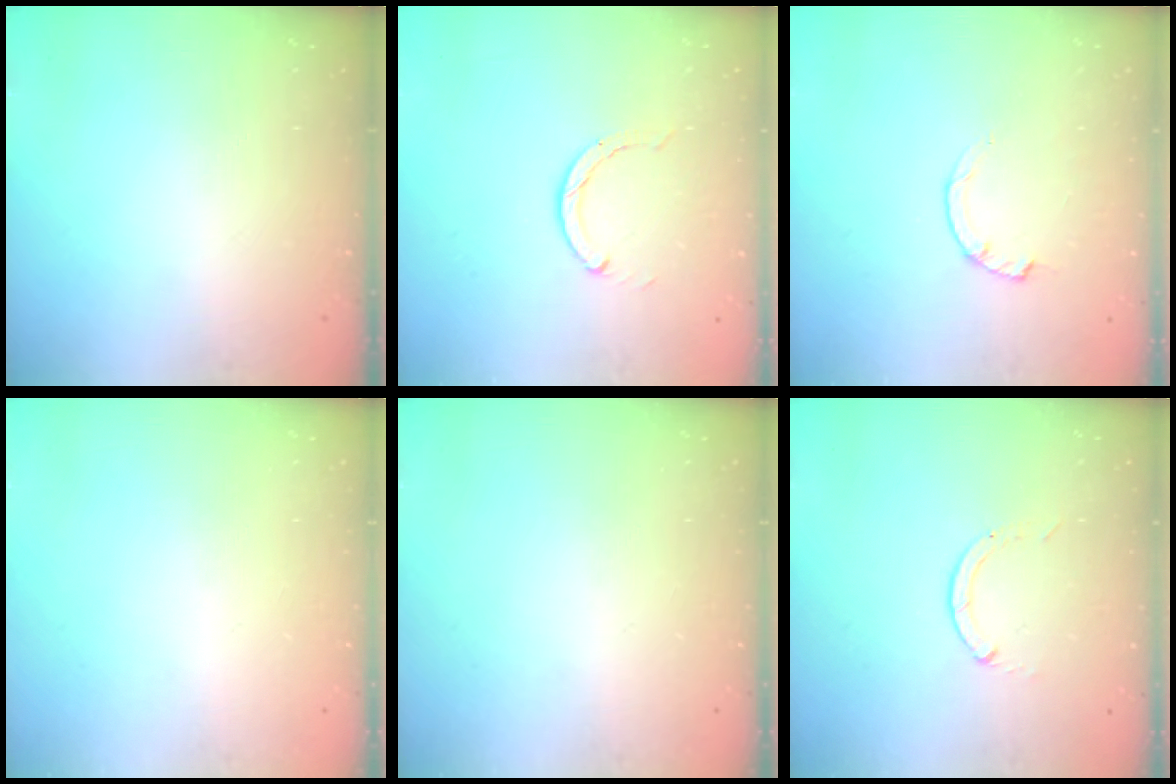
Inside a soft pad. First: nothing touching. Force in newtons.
{"total": 1.9, "press": 1.9, "slide": 0.2}
{"total": 2.3, "press": 2.3, "slide": 0.4}
{"total": 0.0}
{"total": 0.0}
{"total": 0.0}